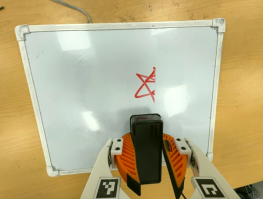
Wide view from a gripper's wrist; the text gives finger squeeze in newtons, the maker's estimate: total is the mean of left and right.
{"total": 11.2, "left": 11.4, "right": 11.1}